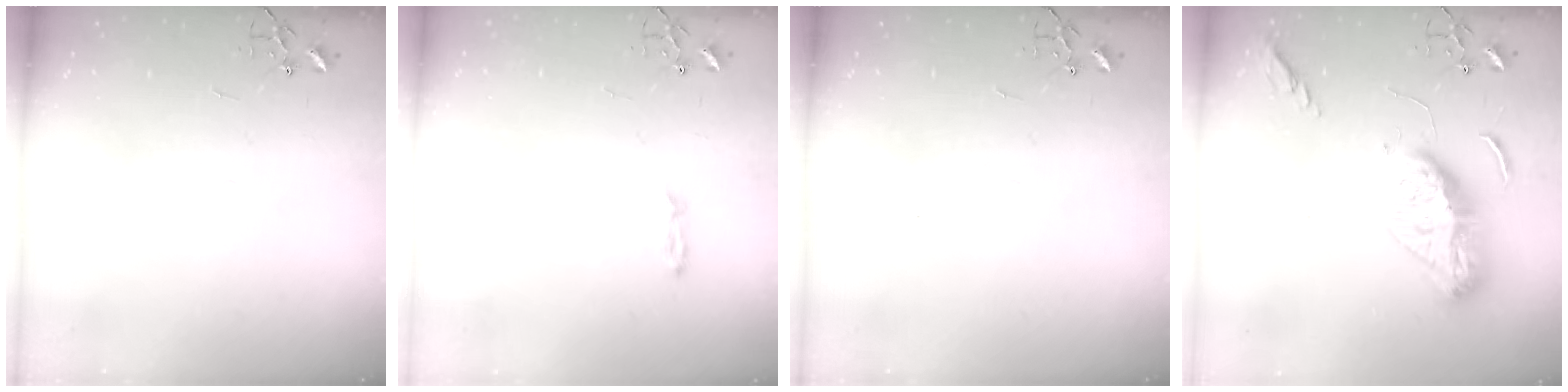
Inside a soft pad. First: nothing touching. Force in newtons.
{"total": 3.2, "press": 3.1, "slide": 0.3}
{"total": 0.0}
{"total": 15.6, "press": 15.5, "slide": 1.6}